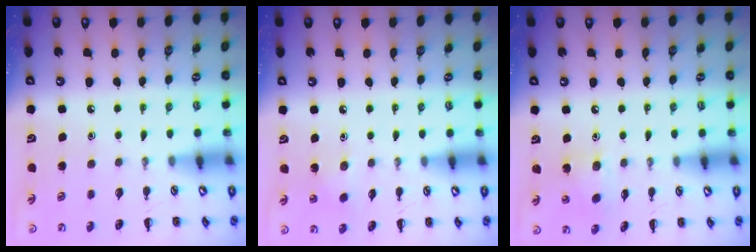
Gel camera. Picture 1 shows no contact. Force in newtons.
{"total": 6.3, "press": 6.0, "slide": 1.7}
{"total": 6.2, "press": 6.2, "slide": 0.6}